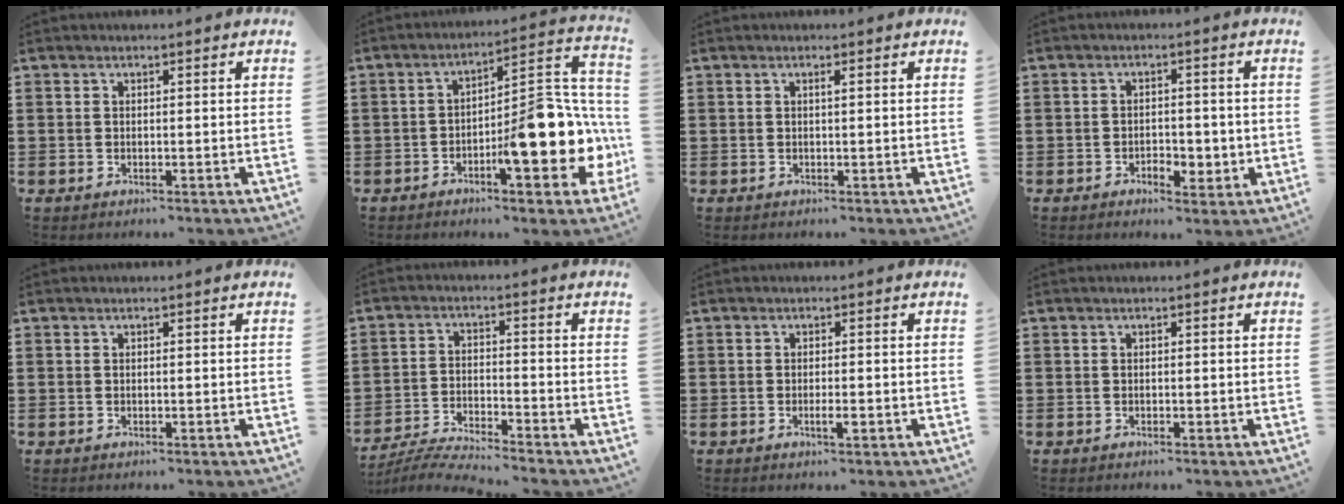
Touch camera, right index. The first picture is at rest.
{"total": 12.3, "force": [-3.9, 4.1, 10.9], "torque": [-0.139, -0.016, -0.072]}
{"total": 0.5, "force": [0.1, -0.2, 0.5], "torque": [-0.008, -0.001, 0.002]}
{"total": 2.9, "force": [-1.3, 1.8, 1.9], "torque": [-0.030, 0.000, -0.028]}
{"total": 0.0}
{"total": 4.8, "force": [-4.7, -0.3, 1.0], "torque": [-0.033, -0.012, -0.099]}
{"total": 1.7, "force": [-0.7, 0.3, 1.6], "torque": [-0.027, -0.001, -0.011]}
{"total": 0.0}